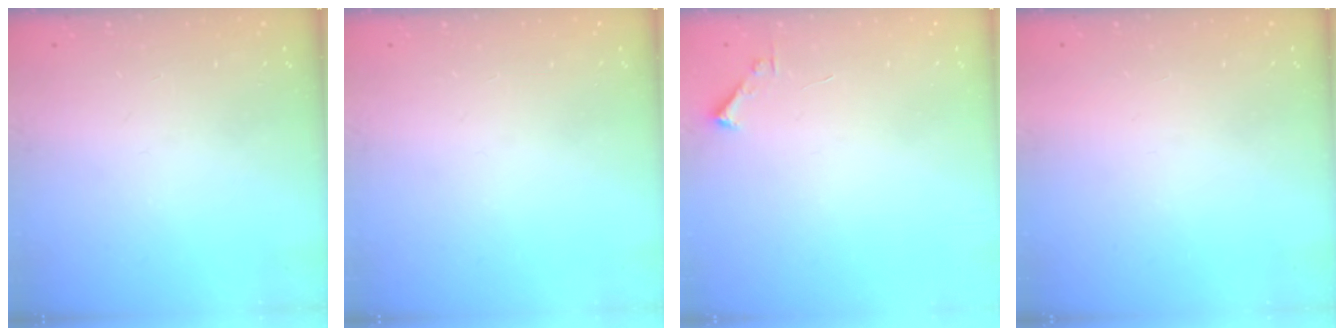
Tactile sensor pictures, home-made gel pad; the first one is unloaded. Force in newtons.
{"total": 0.0}
{"total": 1.7, "press": 1.7, "slide": 0.2}
{"total": 1.5, "press": 1.5, "slide": 0.1}